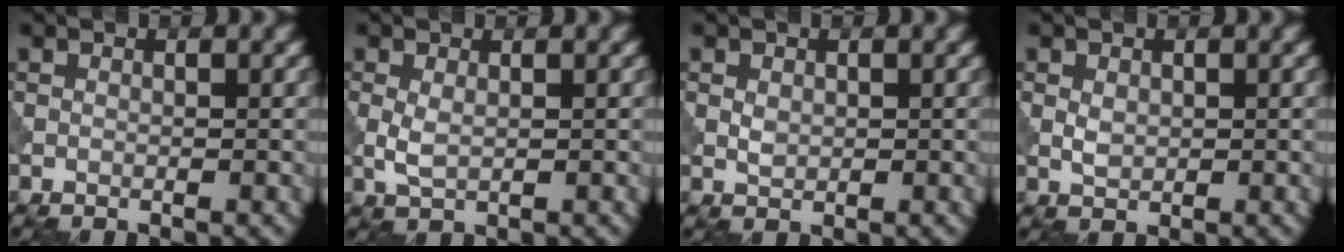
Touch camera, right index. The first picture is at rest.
{"total": 1.8, "force": [0.0, 0.9, 1.6], "torque": [-0.041, -0.002, 0.002]}
{"total": 1.1, "force": [0.2, 0.8, 0.7], "torque": [-0.016, -0.001, 0.005]}
{"total": 1.4, "force": [0.2, 1.0, 1.0], "torque": [-0.021, -0.001, 0.005]}